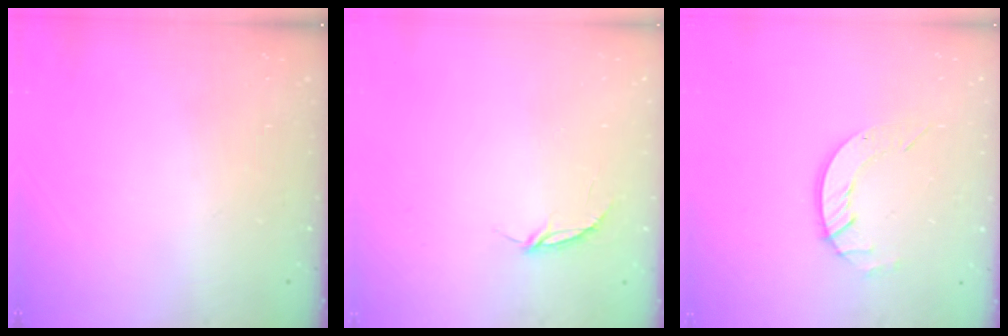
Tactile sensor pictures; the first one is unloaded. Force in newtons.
{"total": 3.3, "press": 3.3, "slide": 0.3}
{"total": 6.1, "press": 6.1, "slide": 0.5}